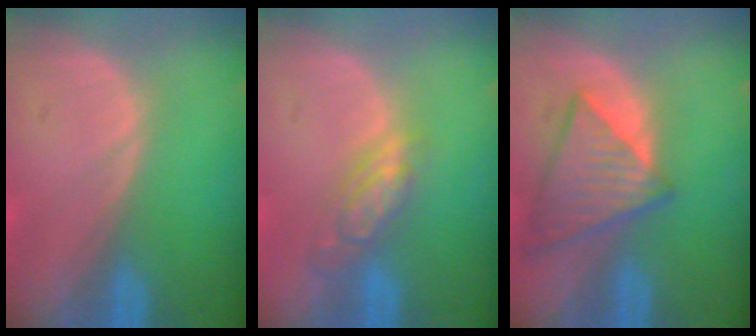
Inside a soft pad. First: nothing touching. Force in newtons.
{"total": 5.5, "press": 4.7, "slide": 2.8}
{"total": 7.7, "press": 7.1, "slide": 3.0}